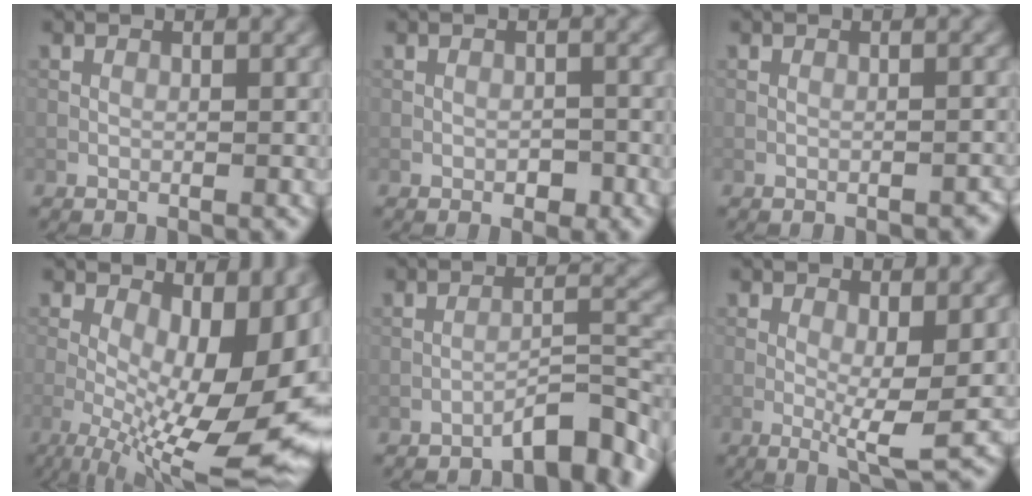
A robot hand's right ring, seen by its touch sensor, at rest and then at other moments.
{"total": 1.3, "force": [-0.6, 0.7, 0.9], "torque": [-0.011, 0.000, -0.010]}
{"total": 0.8, "force": [-0.6, 0.3, 0.4], "torque": [-0.008, 0.001, -0.008]}
{"total": 15.7, "force": [-1.5, 6.0, 14.4], "torque": [-0.193, -0.006, -0.007]}
{"total": 4.2, "force": [-3.5, 0.6, 2.2], "torque": [-0.027, 0.018, -0.058]}
{"total": 4.4, "force": [-0.1, 0.7, 4.3], "torque": [-0.075, -0.011, -0.002]}